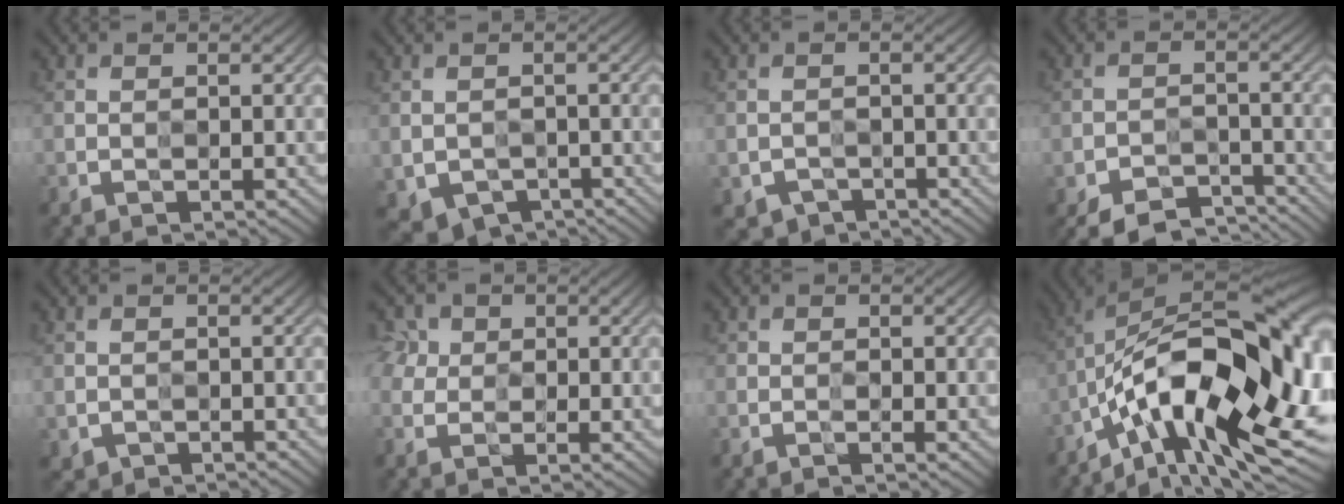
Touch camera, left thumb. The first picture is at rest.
{"total": 3.9, "force": [-1.9, 2.8, 1.9], "torque": [-0.045, -0.020, -0.023]}
{"total": 2.0, "force": [-1.8, 0.9, 0.0], "torque": [-0.001, -0.008, -0.033]}
{"total": 6.5, "force": [-5.8, 2.0, 2.2], "torque": [-0.037, -0.006, -0.092]}
{"total": 0.8, "force": [-0.6, 0.6, 0.0], "torque": [-0.005, -0.006, -0.012]}
{"total": 3.3, "force": [1.2, 2.8, 1.3], "torque": [-0.050, 0.003, 0.021]}
{"total": 1.5, "force": [0.0, 0.9, 1.1], "torque": [-0.014, -0.004, -0.002]}
{"total": 19.4, "force": [-6.5, 7.5, 16.6], "torque": [-0.246, 0.000, -0.104]}